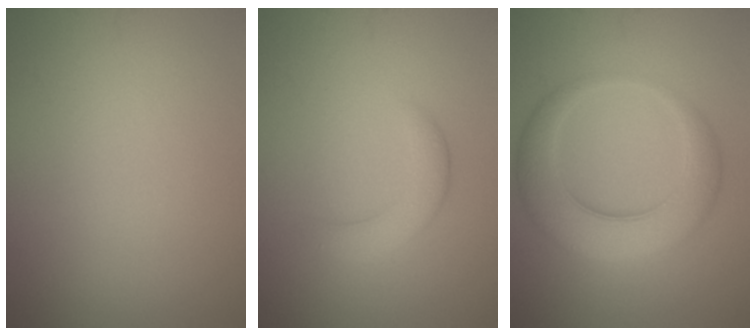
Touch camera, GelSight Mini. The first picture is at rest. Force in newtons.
{"total": 2.6, "press": 2.6, "slide": 0.1}
{"total": 6.4, "press": 6.4, "slide": 0.2}